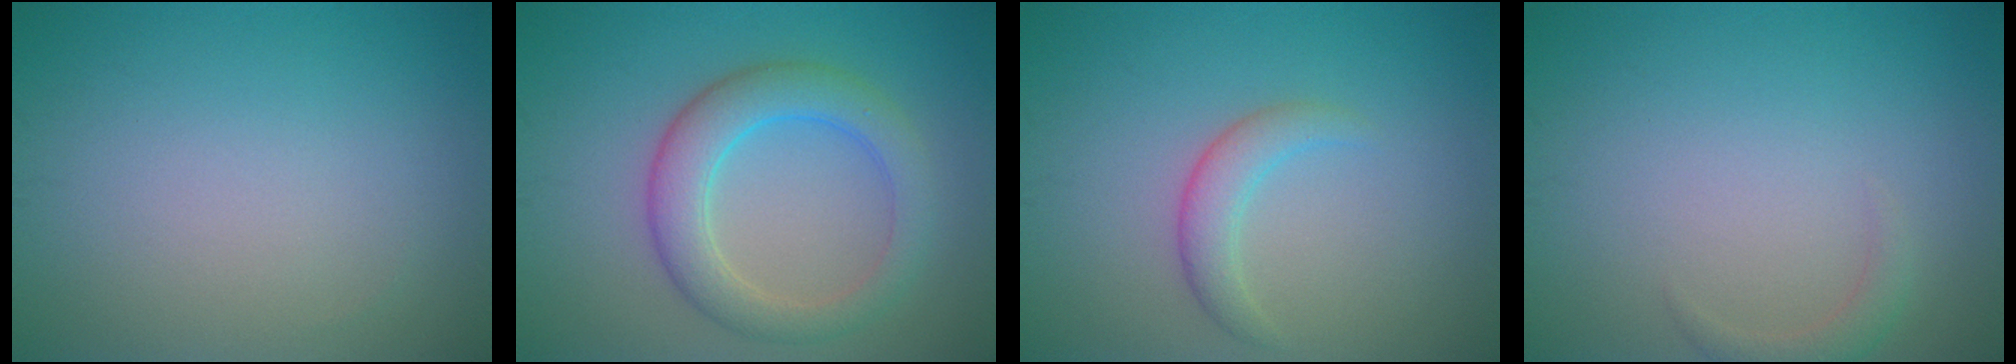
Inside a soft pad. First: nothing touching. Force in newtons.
{"total": 5.0, "press": 5.0, "slide": 0.1}
{"total": 2.3, "press": 2.3, "slide": 0.2}
{"total": 1.3, "press": 1.3, "slide": 0.1}